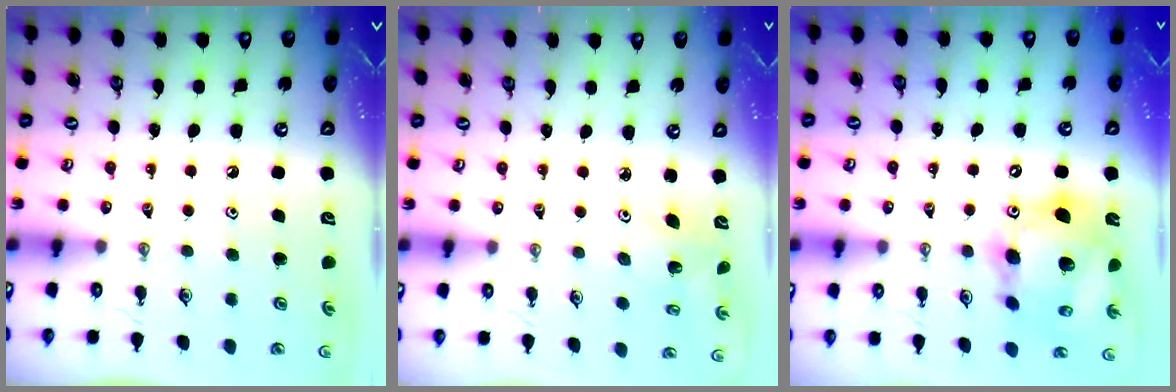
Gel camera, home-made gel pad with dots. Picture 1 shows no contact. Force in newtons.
{"total": 2.7, "press": 2.7, "slide": 0.3}
{"total": 17.9, "press": 17.5, "slide": 3.7}